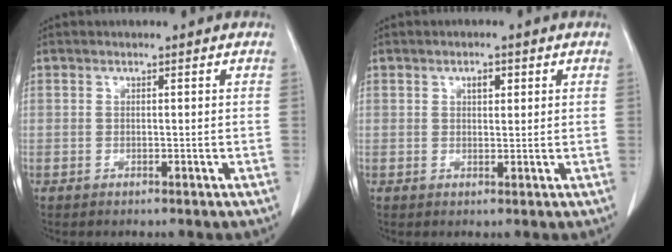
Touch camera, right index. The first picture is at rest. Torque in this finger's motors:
{"motor_torque": [0.06, 0.08, 0.03, 0.00]}